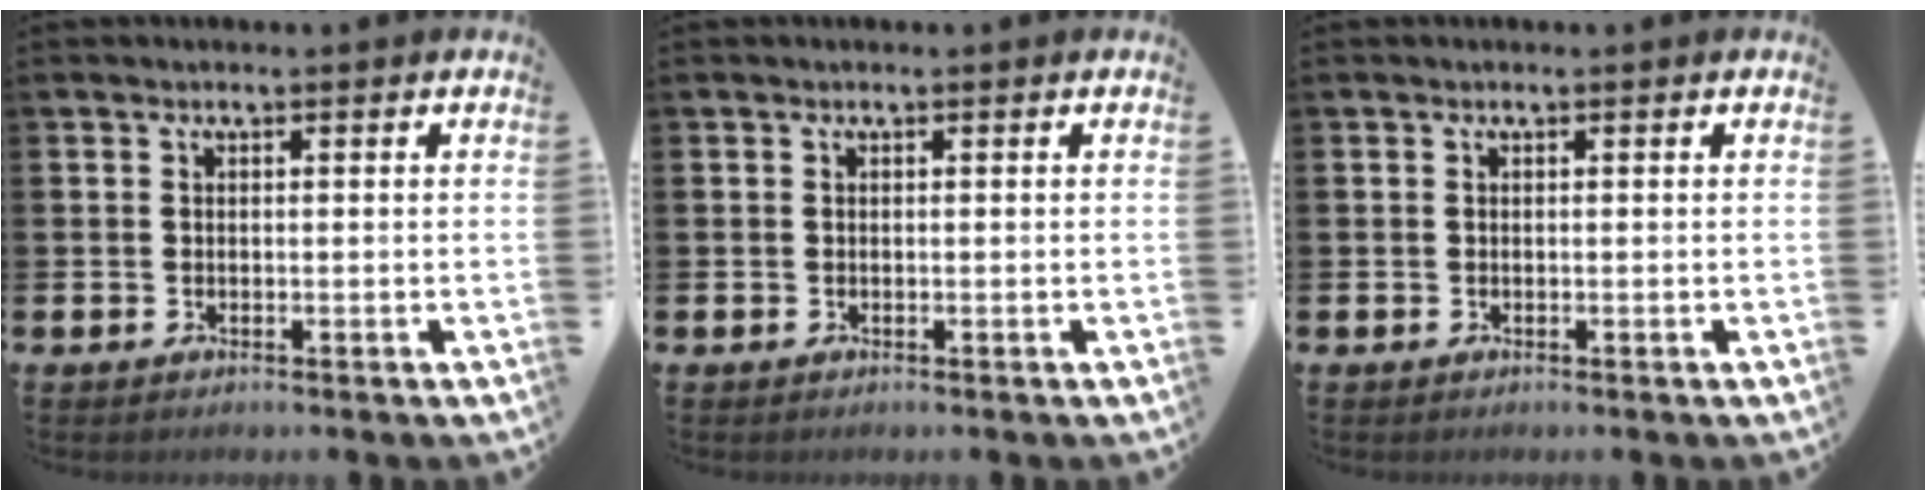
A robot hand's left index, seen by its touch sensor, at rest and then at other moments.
{"total": 0.0}
{"total": 0.0}